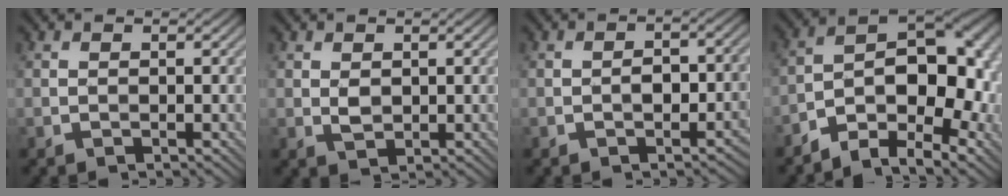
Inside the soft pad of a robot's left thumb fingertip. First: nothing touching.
{"total": 1.6, "force": [0.5, 1.1, 1.1], "torque": [-0.026, -0.004, 0.012]}
{"total": 3.2, "force": [-1.1, 1.6, 2.5], "torque": [-0.036, 0.007, -0.017]}
{"total": 12.6, "force": [-5.6, 5.9, 9.6], "torque": [-0.147, -0.003, -0.100]}